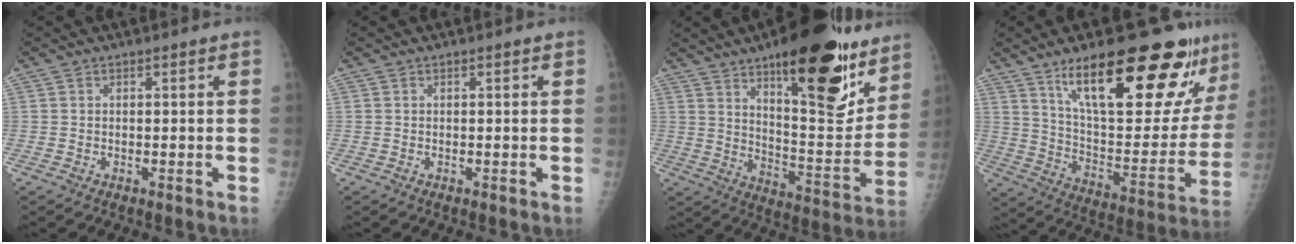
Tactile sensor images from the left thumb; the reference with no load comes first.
{"total": 0.0}
{"total": 24.9, "force": [14.8, 8.5, 18.1], "torque": [-0.214, -0.077, 0.223]}
{"total": 27.7, "force": [17.0, 8.1, 20.4], "torque": [-0.258, -0.060, 0.270]}